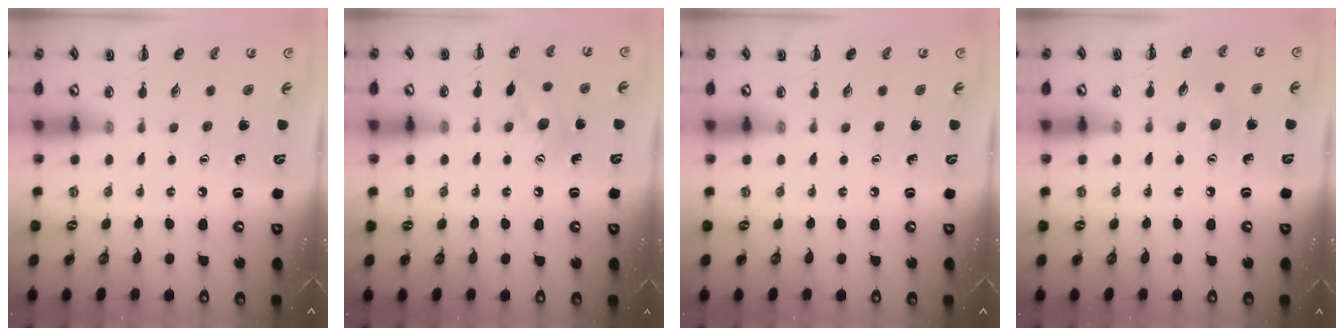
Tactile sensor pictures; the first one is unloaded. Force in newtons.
{"total": 10.7, "press": 10.6, "slide": 1.8}
{"total": 0.0}
{"total": 6.3, "press": 6.2, "slide": 1.2}